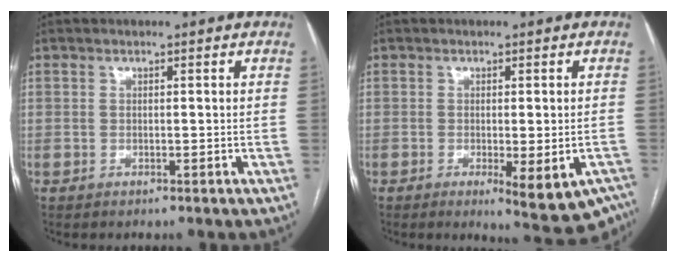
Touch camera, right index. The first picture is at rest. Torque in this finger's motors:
{"motor_torque": [-0.29, -0.27, -0.04, -0.02]}